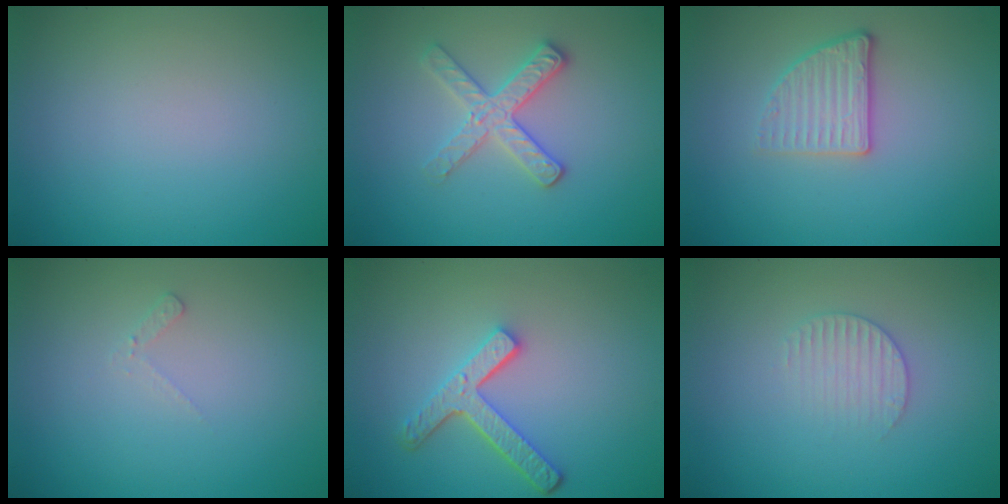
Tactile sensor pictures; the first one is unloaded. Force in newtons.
{"total": 2.9, "press": 2.8, "slide": 0.8}
{"total": 2.6, "press": 2.3, "slide": 1.2}
{"total": 0.8, "press": 0.8, "slide": 0.2}
{"total": 3.8, "press": 3.0, "slide": 2.3}
{"total": 1.9, "press": 1.9, "slide": 0.3}